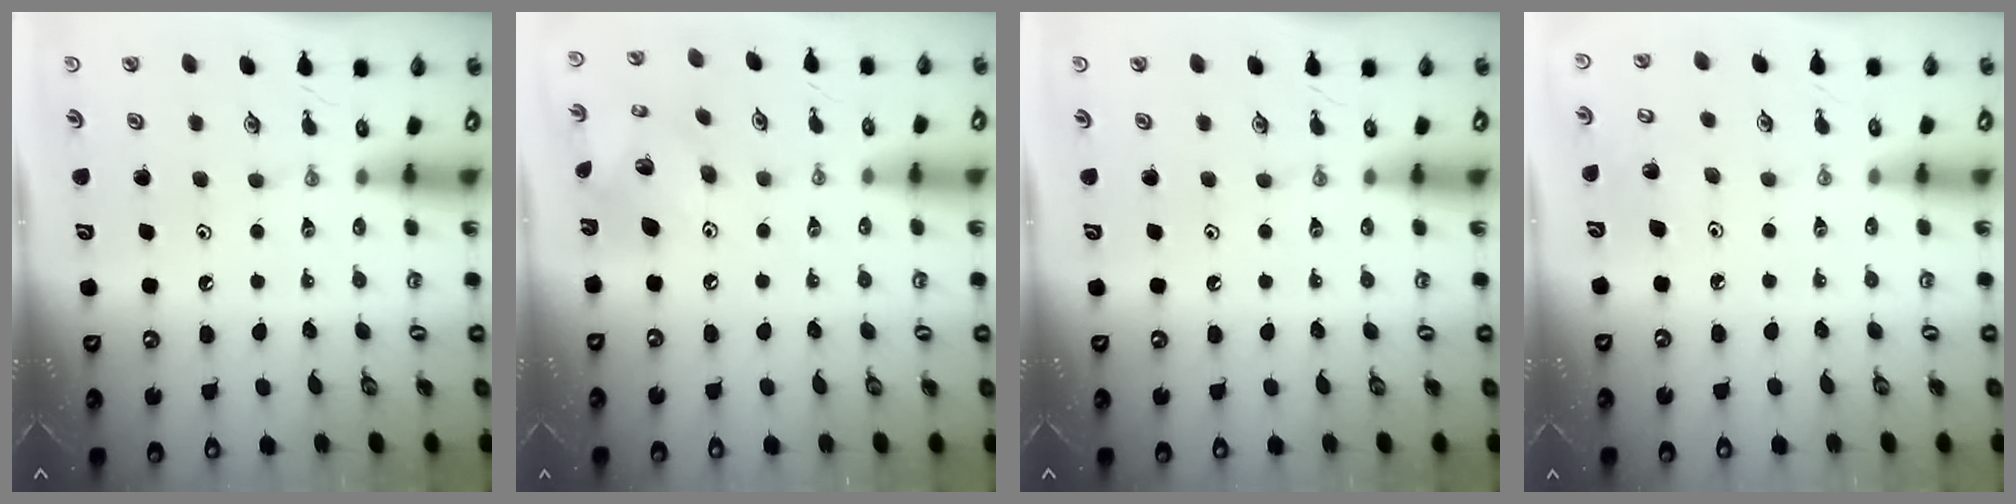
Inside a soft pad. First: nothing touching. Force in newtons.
{"total": 12.9, "press": 12.9, "slide": 1.0}
{"total": 0.0}
{"total": 4.6, "press": 4.5, "slide": 1.0}